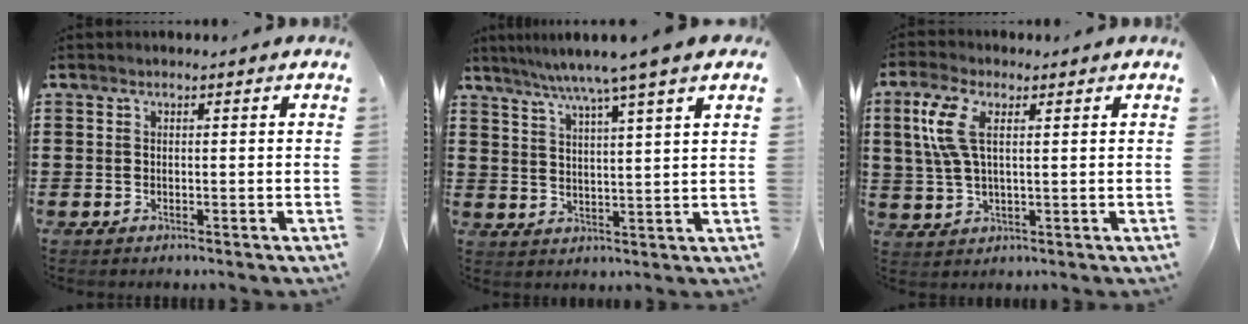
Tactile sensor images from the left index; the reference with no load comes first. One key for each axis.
{"total": 6.4, "fx": 4.9, "fy": -0.7, "fz": 4.0, "tx": -0.091, "ty": -0.020, "tz": 0.081}
{"total": 6.8, "fx": 2.3, "fy": 2.8, "fz": 5.7, "tx": -0.143, "ty": 0.001, "tz": 0.035}